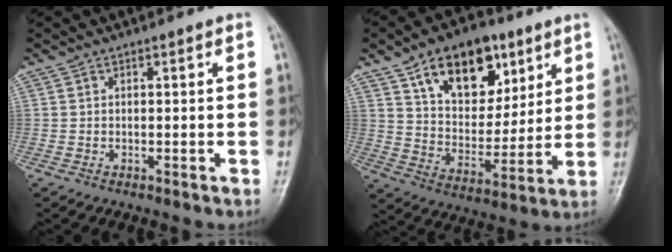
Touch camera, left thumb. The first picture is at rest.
{"total": 17.2, "force": [9.0, 10.5, 10.2], "torque": [-0.111, -0.040, 0.157]}